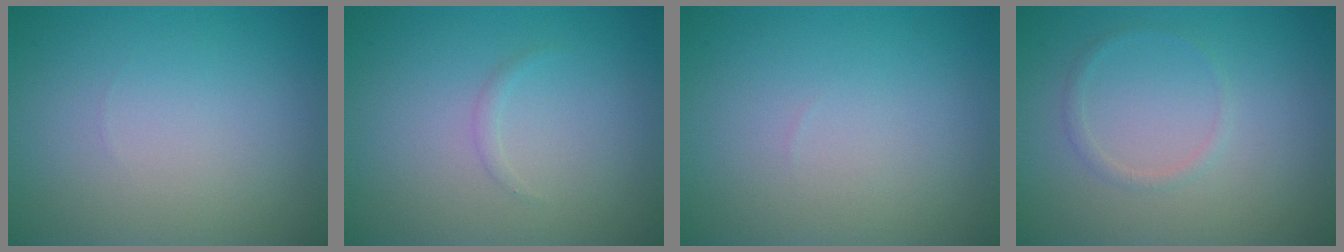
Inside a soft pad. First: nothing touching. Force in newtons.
{"total": 0.5, "press": 0.5, "slide": 0.0}
{"total": 0.0}
{"total": 0.9, "press": 0.9, "slide": 0.1}